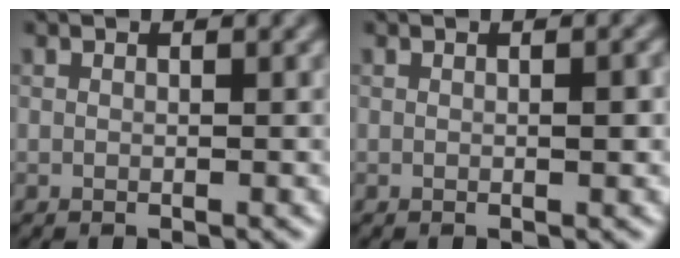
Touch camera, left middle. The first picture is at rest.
{"total": 0.9, "force": [0.0, 0.2, 0.8], "torque": [-0.012, -0.001, 0.001]}